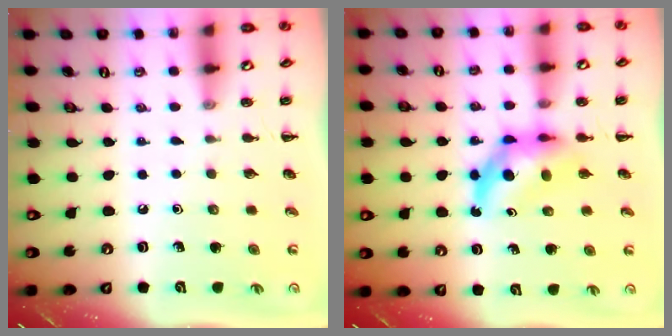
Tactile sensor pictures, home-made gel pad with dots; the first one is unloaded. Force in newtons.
{"total": 6.8, "press": 6.6, "slide": 1.7}